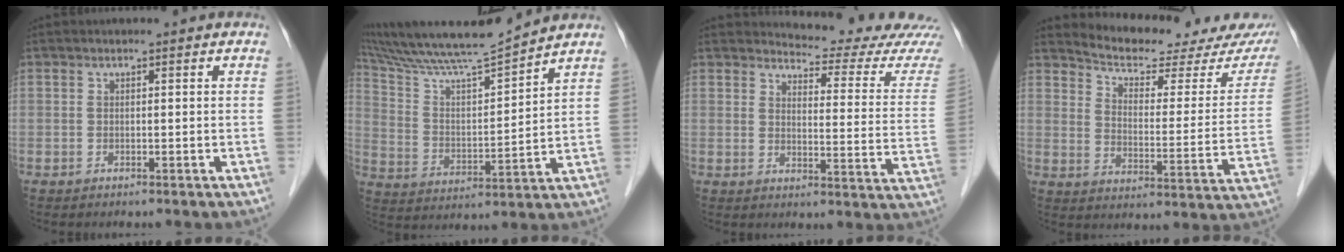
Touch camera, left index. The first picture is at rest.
{"total": 14.5, "force": [13.3, -0.9, 5.7], "torque": [-0.110, -0.002, 0.233]}
{"total": 13.4, "force": [13.2, -0.1, 2.1], "torque": [-0.021, -0.101, 0.137]}
{"total": 17.4, "force": [16.3, 2.6, 5.3], "torque": [-0.061, -0.058, 0.202]}